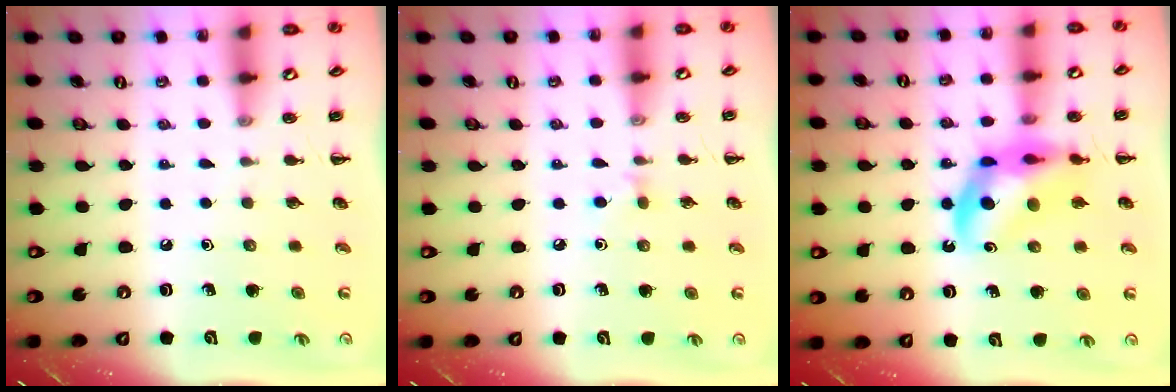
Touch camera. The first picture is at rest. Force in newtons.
{"total": 3.6, "press": 3.3, "slide": 1.5}
{"total": 12.0, "press": 11.6, "slide": 3.0}